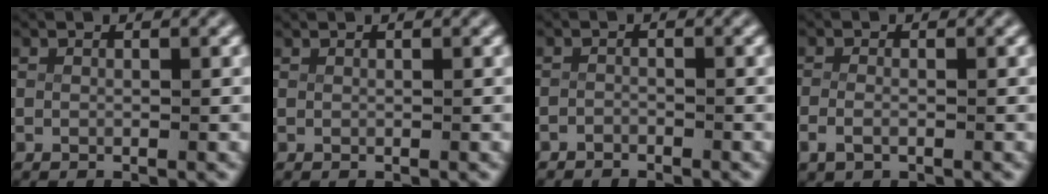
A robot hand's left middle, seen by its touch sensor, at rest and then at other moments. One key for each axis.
{"total": 0.0}
{"total": 1.6, "fx": -1.5, "fy": 0.4, "fz": -0.2, "tx": -0.004, "ty": -0.016, "tz": -0.021}
{"total": 2.0, "fx": -1.3, "fy": 1.1, "fz": 1.2, "tx": -0.044, "ty": -0.015, "tz": -0.015}